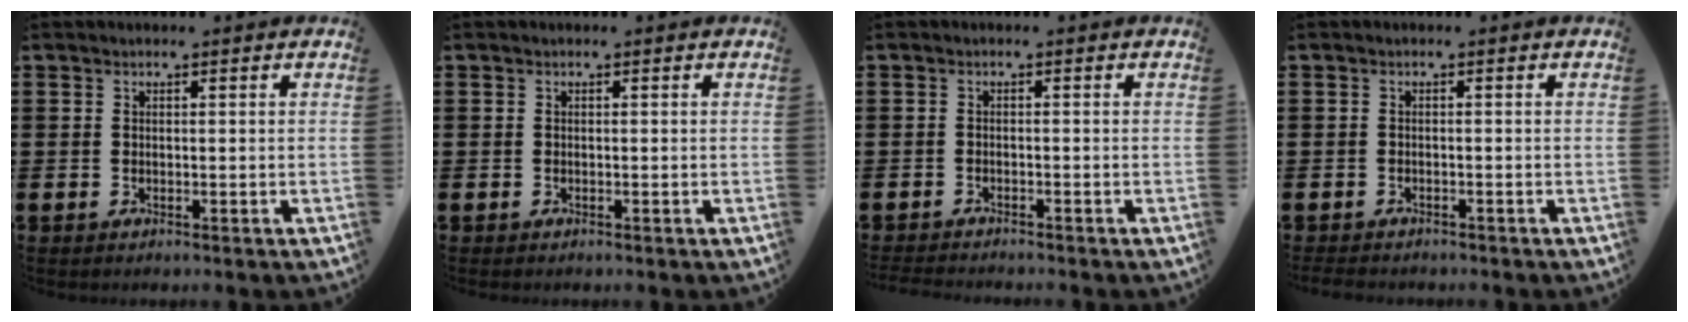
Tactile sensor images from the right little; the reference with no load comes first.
{"total": 0.0}
{"total": 1.2, "force": [-1.2, 0.0, 0.0], "torque": [-0.003, 0.000, -0.024]}
{"total": 0.8, "force": [-0.8, 0.2, 0.0], "torque": [-0.003, 0.000, -0.018]}